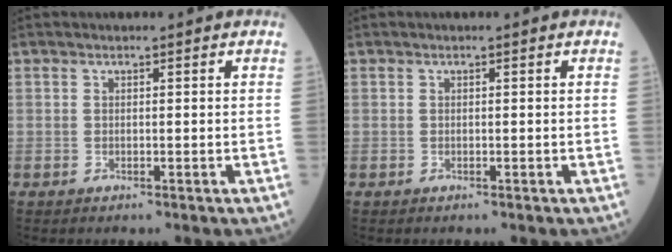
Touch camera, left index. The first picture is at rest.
{"total": 0.0}